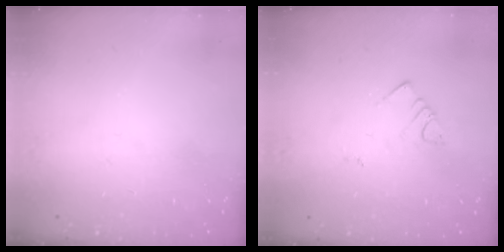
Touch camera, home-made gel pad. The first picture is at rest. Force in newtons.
{"total": 3.1, "press": 3.1, "slide": 0.5}